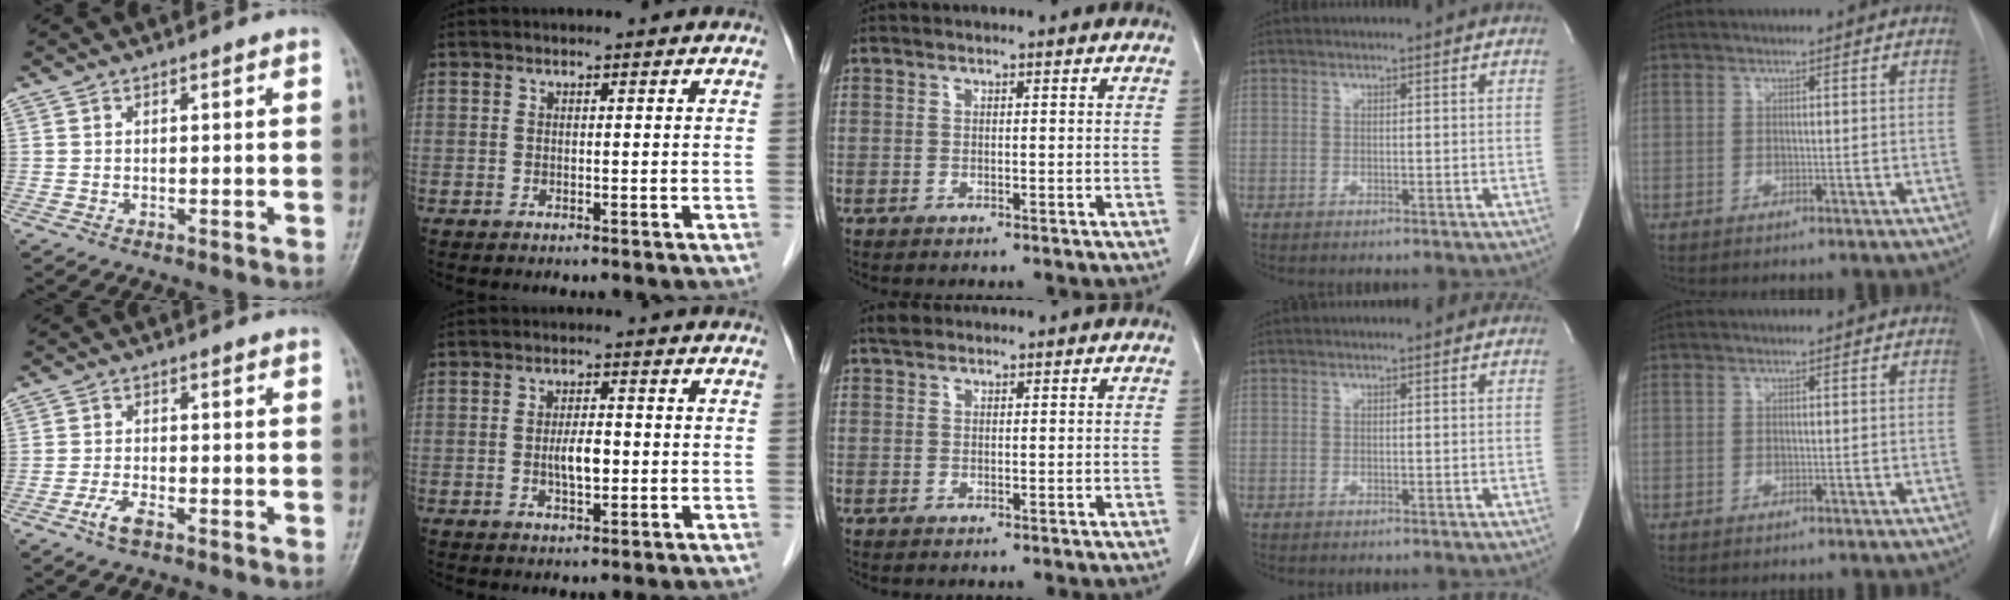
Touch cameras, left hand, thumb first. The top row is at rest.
{"thumb": {"total": 3.6, "force": [-2.2, 1.3, 2.5], "torque": [-0.057, 0.013, -0.044]}, "index": {"total": 3.7, "force": [-0.5, 1.2, 3.4], "torque": [-0.063, -0.001, -0.009]}, "middle": {"total": 1.3, "force": [1.1, 0.6, 0.4], "torque": [-0.011, 0.011, 0.019]}}